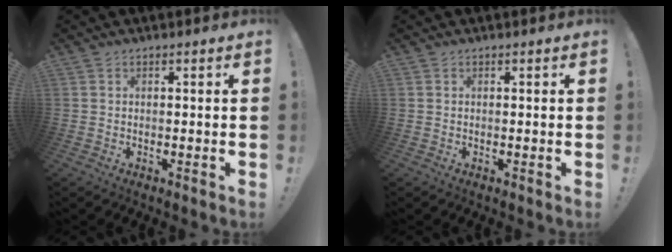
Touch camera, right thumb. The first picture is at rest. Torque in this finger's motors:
{"motor_torque": [0.00, 0.00, -0.16, 0.16, 0.01]}